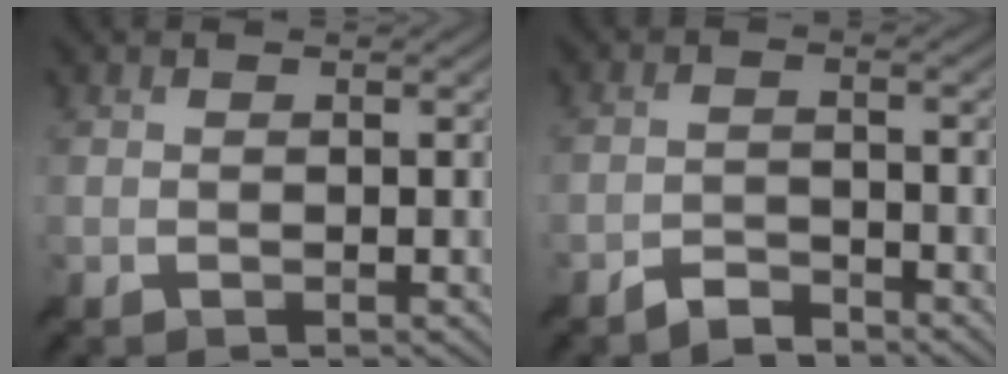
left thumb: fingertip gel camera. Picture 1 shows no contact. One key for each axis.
{"total": 2.8, "fx": -2.6, "fy": 0.7, "fz": 0.8, "tx": -0.010, "ty": 0.001, "tz": -0.056}